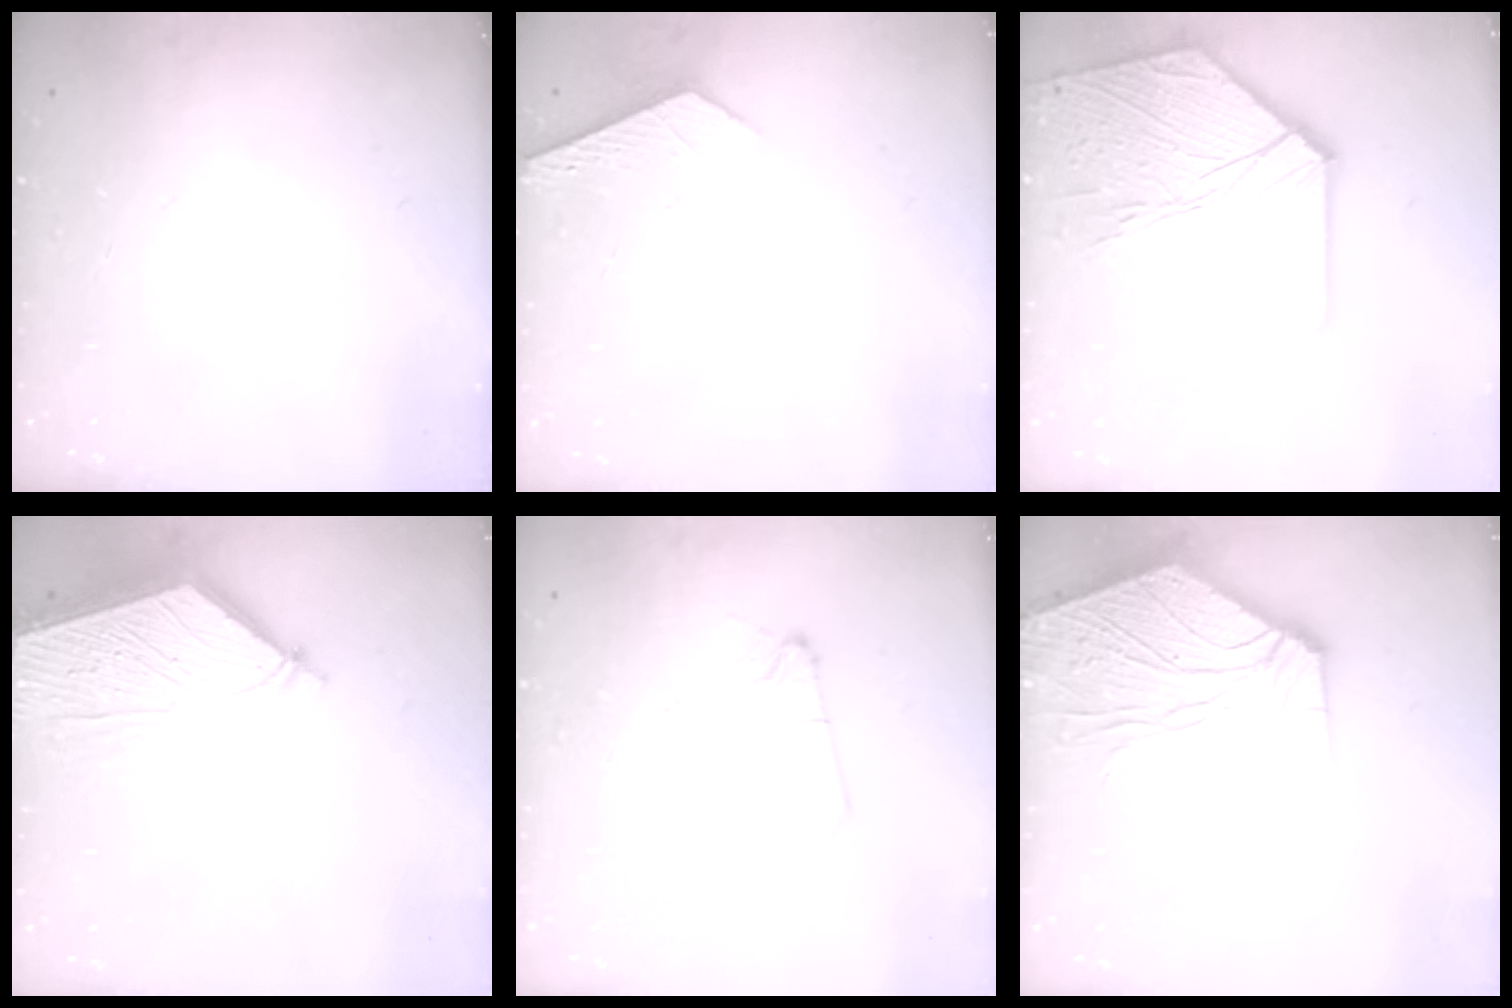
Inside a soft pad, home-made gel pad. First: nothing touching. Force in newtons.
{"total": 2.7, "press": 2.7, "slide": 0.3}
{"total": 13.5, "press": 13.4, "slide": 1.7}
{"total": 4.8, "press": 4.7, "slide": 0.6}
{"total": 2.9, "press": 2.9, "slide": 0.4}
{"total": 11.8, "press": 11.6, "slide": 1.7}